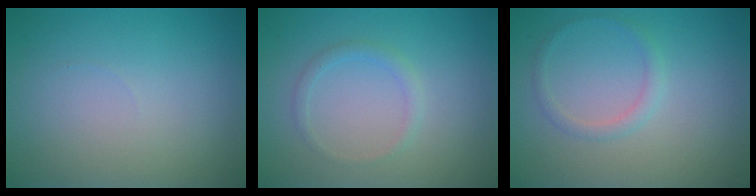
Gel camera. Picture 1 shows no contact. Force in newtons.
{"total": 1.2, "press": 1.2, "slide": 0.0}
{"total": 1.3, "press": 1.3, "slide": 0.0}